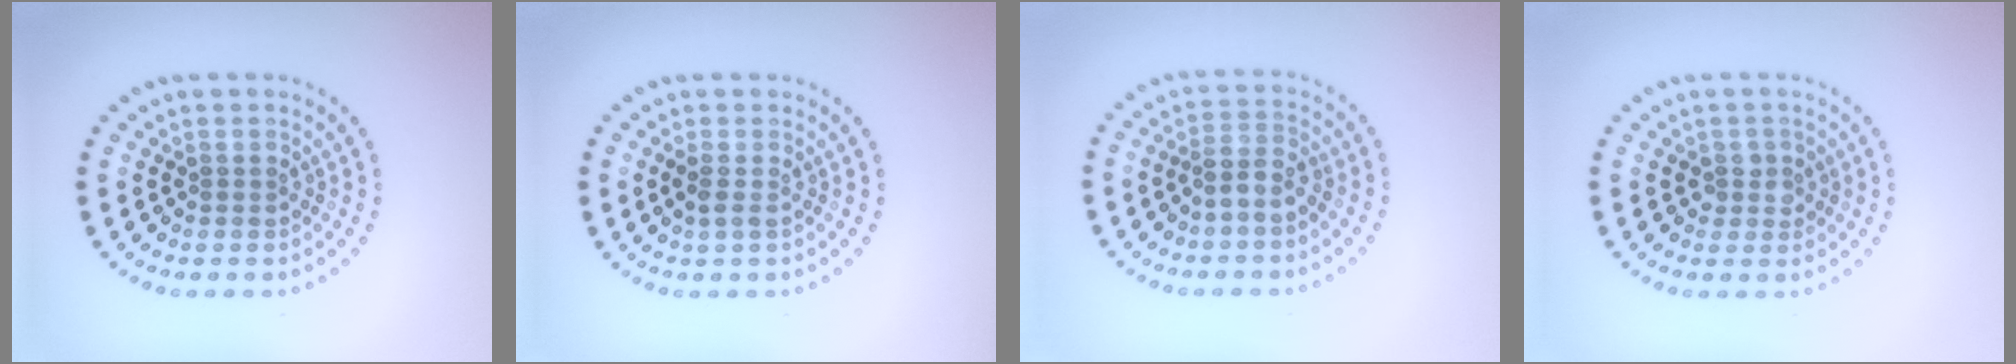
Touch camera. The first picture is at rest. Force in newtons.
{"total": 1.1, "press": 1.1, "slide": 0.4}
{"total": 1.9, "press": 1.6, "slide": 1.0}
{"total": 1.5, "press": 1.3, "slide": 0.9}